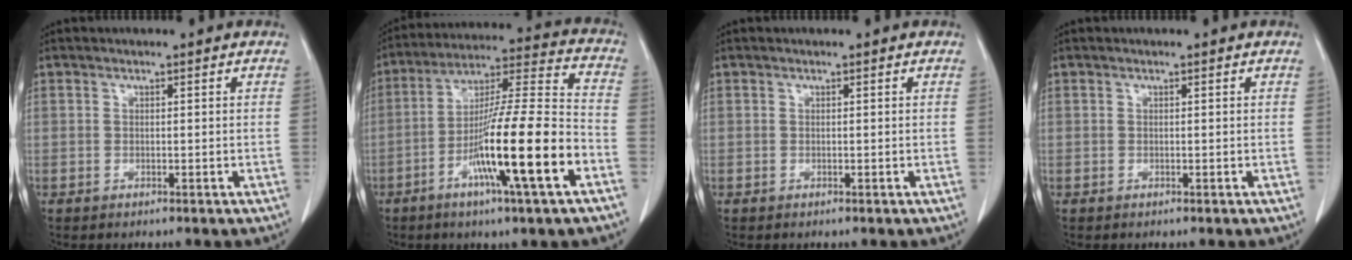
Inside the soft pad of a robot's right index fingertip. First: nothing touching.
{"total": 17.7, "force": [-6.8, -0.1, 16.3], "torque": [-0.291, -0.010, -0.116]}
{"total": 0.0}
{"total": 0.0}